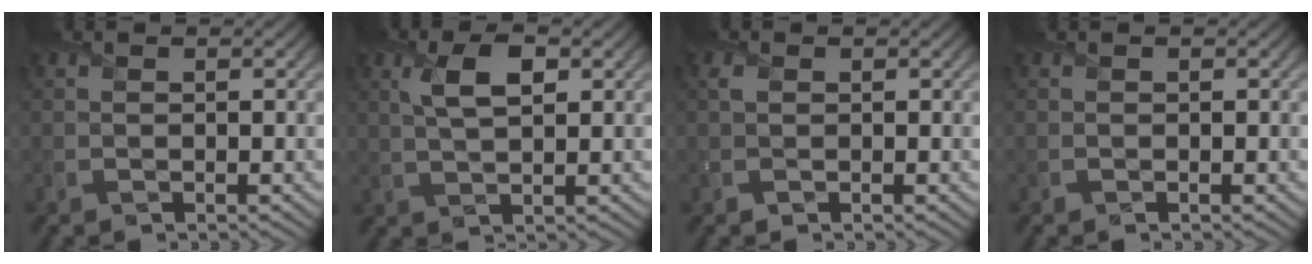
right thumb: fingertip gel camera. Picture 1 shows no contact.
{"total": 4.6, "force": [1.6, 1.9, 3.9], "torque": [-0.084, 0.005, 0.031]}
{"total": 0.8, "force": [0.4, 0.6, 0.4], "torque": [-0.010, 0.002, 0.004]}
{"total": 0.0}